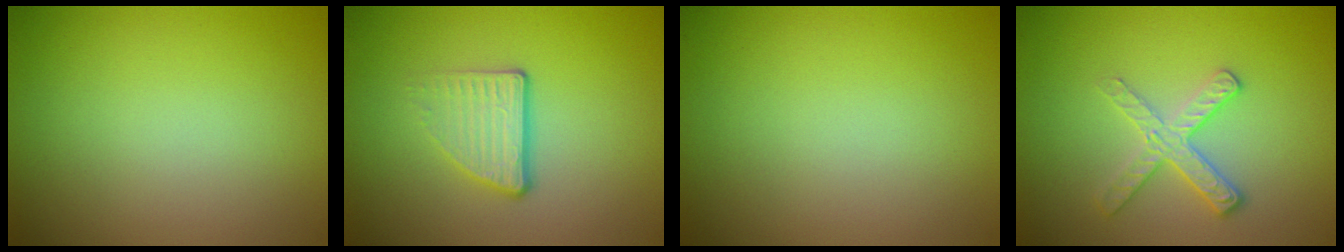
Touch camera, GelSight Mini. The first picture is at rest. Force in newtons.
{"total": 3.7, "press": 2.2, "slide": 3.0}
{"total": 0.0}
{"total": 2.8, "press": 2.6, "slide": 1.0}